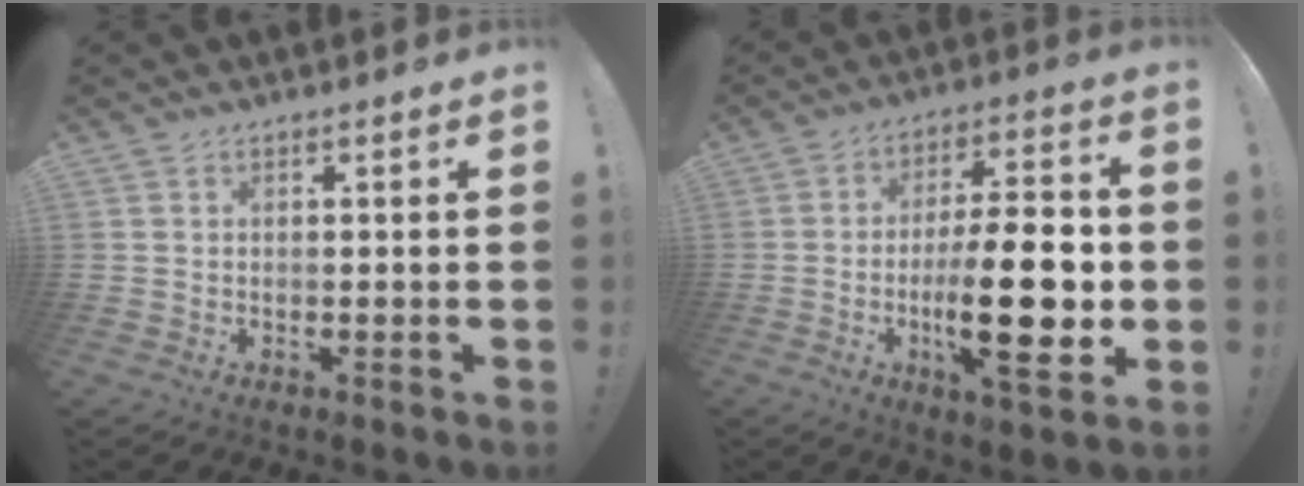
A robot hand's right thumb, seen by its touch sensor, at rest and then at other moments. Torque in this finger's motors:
{"motor_torque": [2.19, 2.81, 1.64, -1.13, 0.49]}